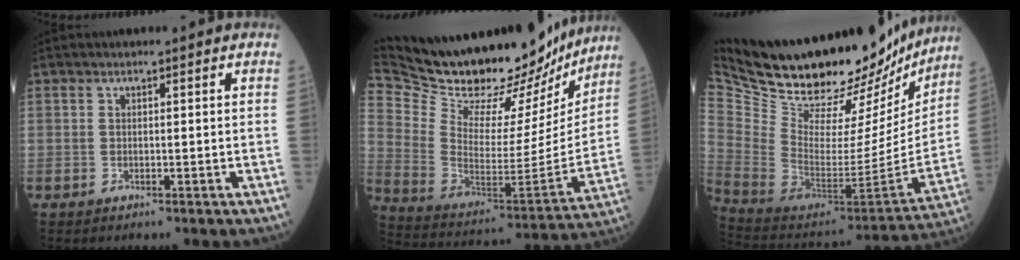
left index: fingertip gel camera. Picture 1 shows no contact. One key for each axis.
{"total": 31.2, "fx": 27.6, "fy": 9.3, "fz": 11.1, "tx": -0.210, "ty": -0.047, "tz": 0.401}
{"total": 35.4, "fx": 29.4, "fy": 11.3, "fz": 16.2, "tx": -0.289, "ty": -0.050, "tz": 0.426}